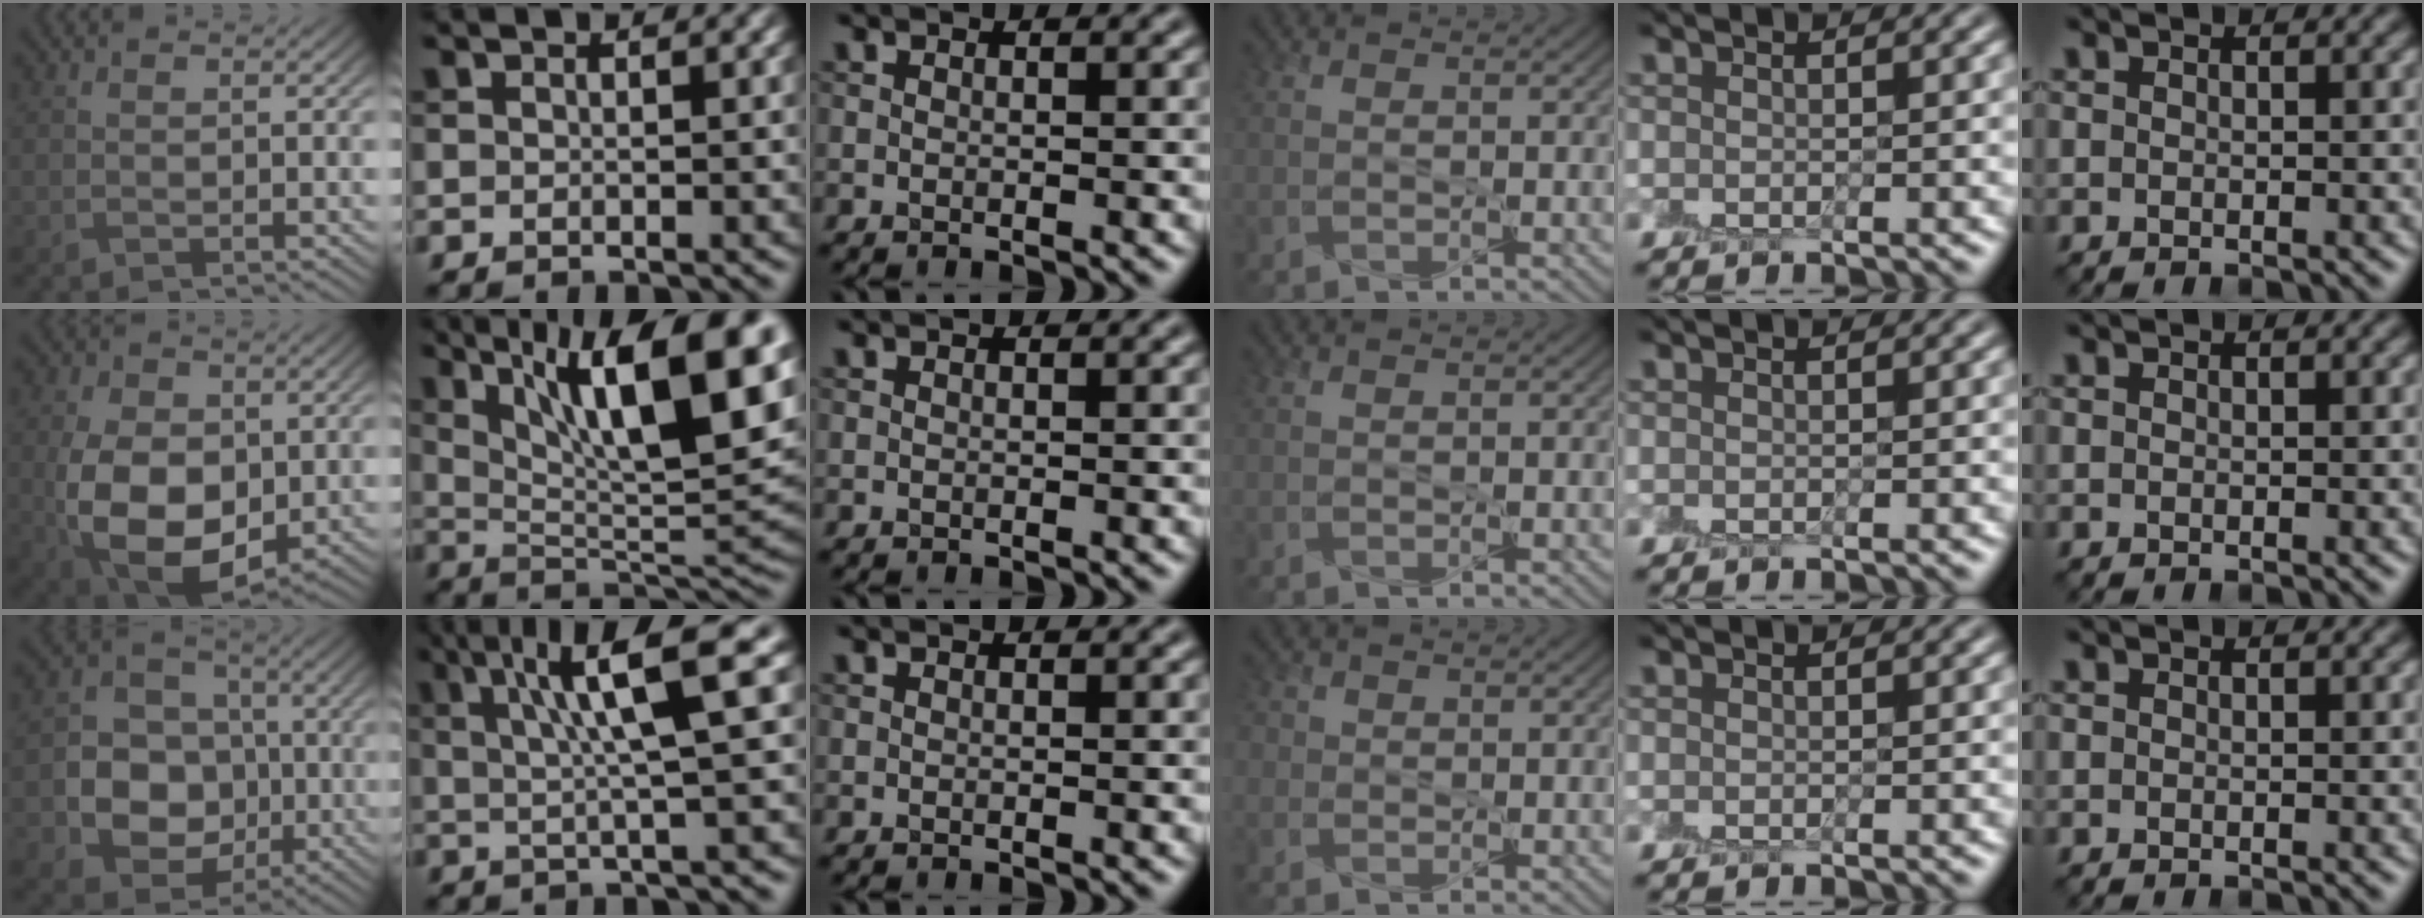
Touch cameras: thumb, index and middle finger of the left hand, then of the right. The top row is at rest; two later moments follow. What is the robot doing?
{"motion": "peel", "object": "small bumper sticker"}